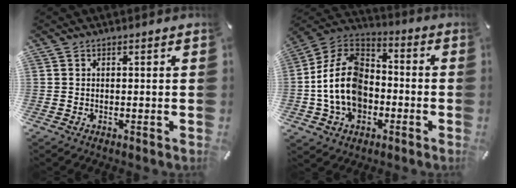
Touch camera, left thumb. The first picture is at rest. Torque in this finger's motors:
{"motor_torque": [1.73, 3.28, 1.96, 0.20, 0.59]}